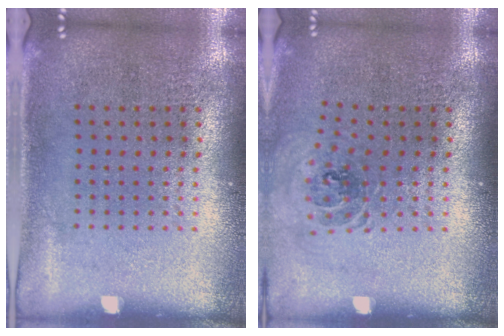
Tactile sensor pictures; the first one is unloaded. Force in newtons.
{"total": 0.8, "press": 0.8, "slide": 0.1}